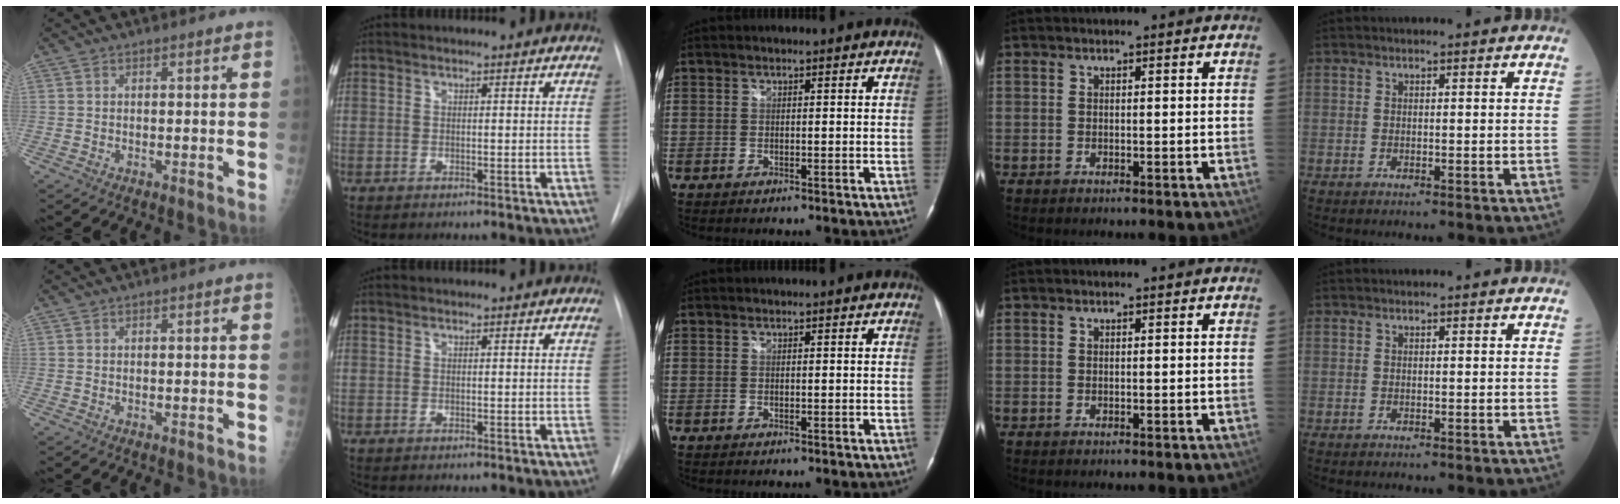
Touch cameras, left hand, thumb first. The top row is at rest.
{}